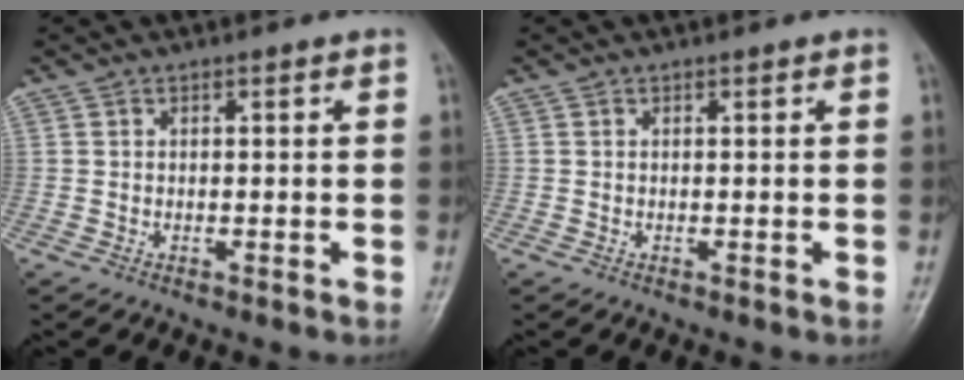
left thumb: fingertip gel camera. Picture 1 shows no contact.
{"total": 0.0}